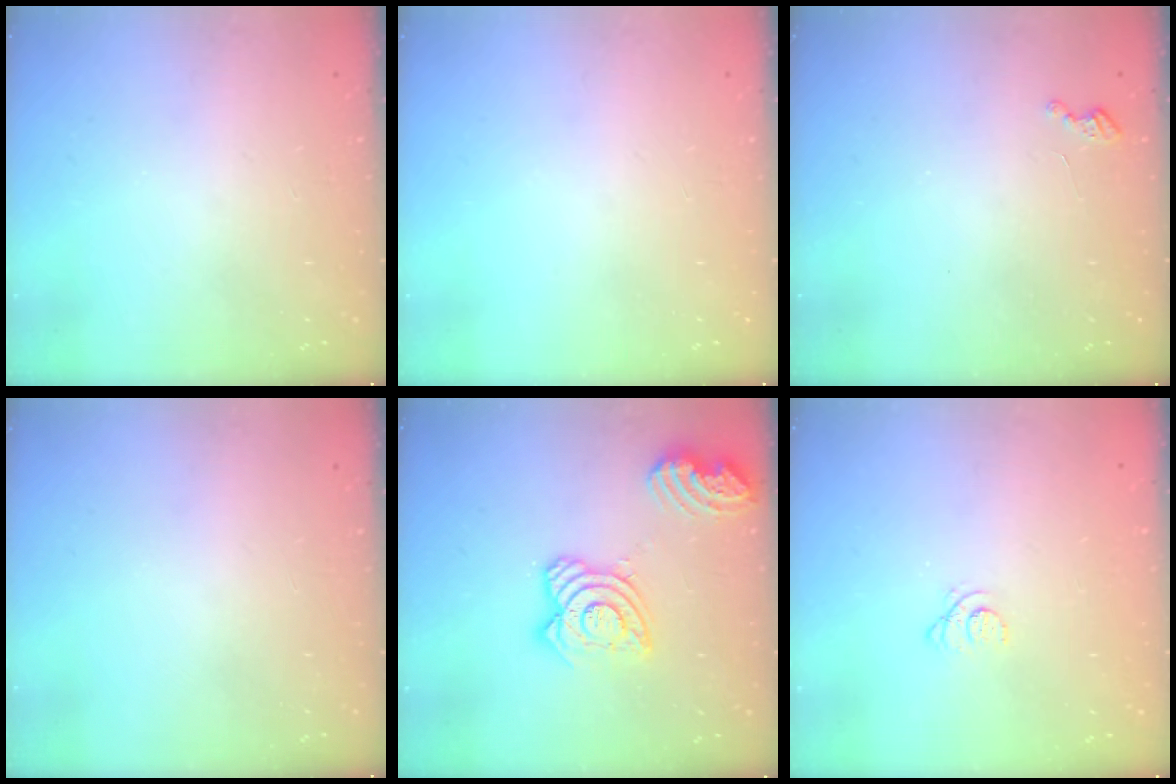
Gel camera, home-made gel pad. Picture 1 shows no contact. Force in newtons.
{"total": 0.0}
{"total": 2.7, "press": 2.7, "slide": 0.4}
{"total": 0.0}
{"total": 17.6, "press": 17.6, "slide": 1.4}
{"total": 1.2, "press": 1.2, "slide": 0.1}